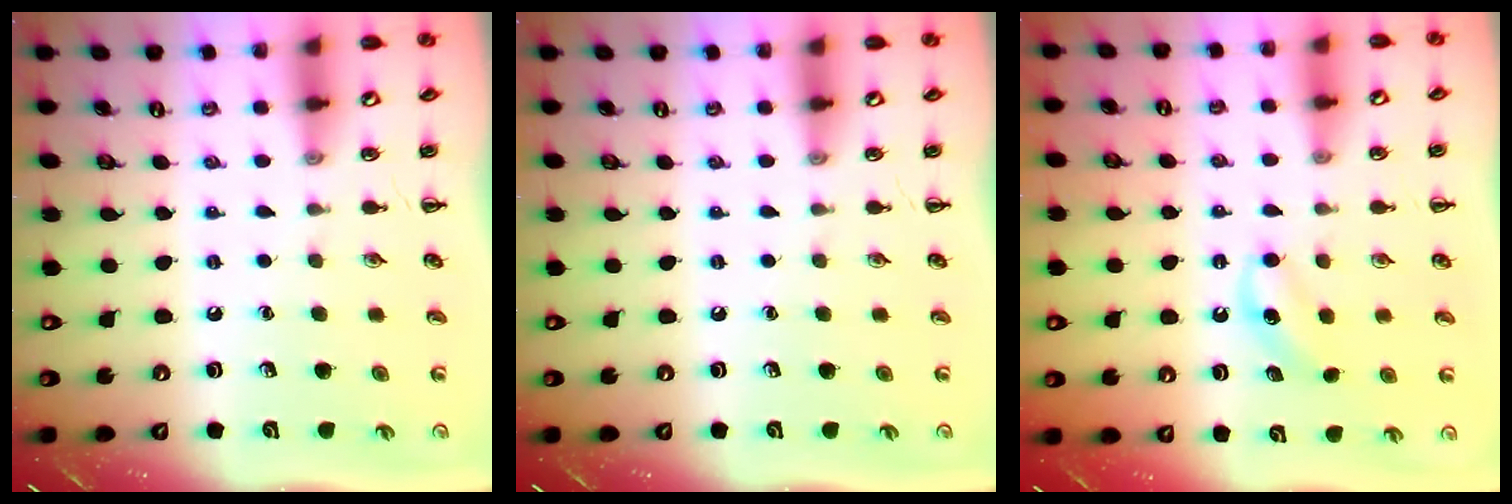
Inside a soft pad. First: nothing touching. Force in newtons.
{"total": 0.0}
{"total": 5.4, "press": 5.2, "slide": 1.5}